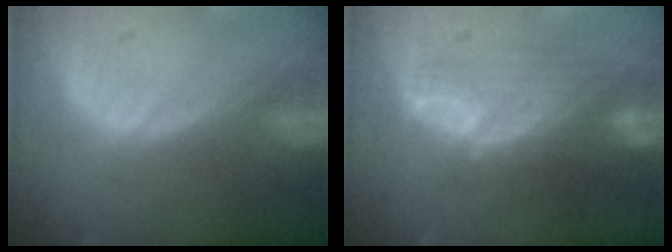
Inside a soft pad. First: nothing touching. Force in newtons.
{"total": 7.3, "press": 7.2, "slide": 1.3}